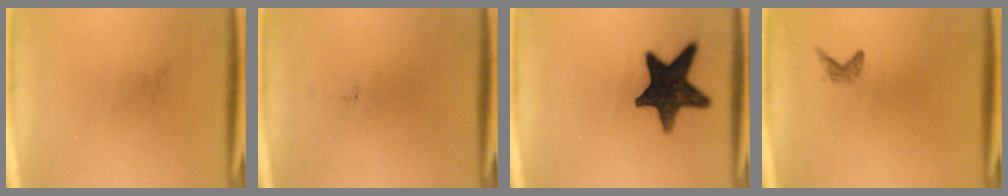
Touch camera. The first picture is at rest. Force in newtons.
{"total": 0.0}
{"total": 15.3}
{"total": 0.9}